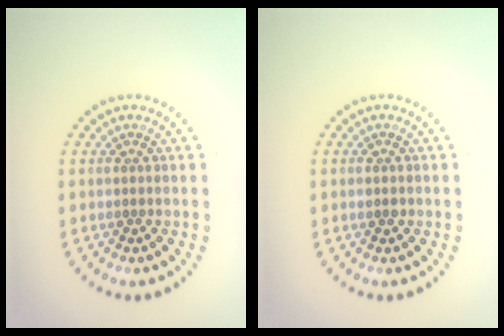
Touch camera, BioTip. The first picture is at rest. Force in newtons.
{"total": 1.0, "press": 1.0, "slide": 0.1}